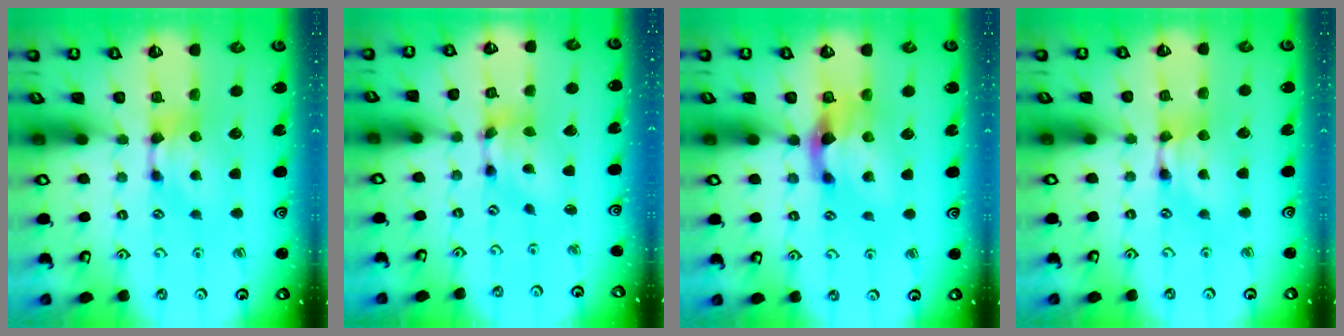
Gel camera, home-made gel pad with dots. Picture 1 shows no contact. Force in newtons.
{"total": 5.3, "press": 4.9, "slide": 2.1}
{"total": 4.5, "press": 4.0, "slide": 2.1}
{"total": 1.5, "press": 1.5, "slide": 0.2}